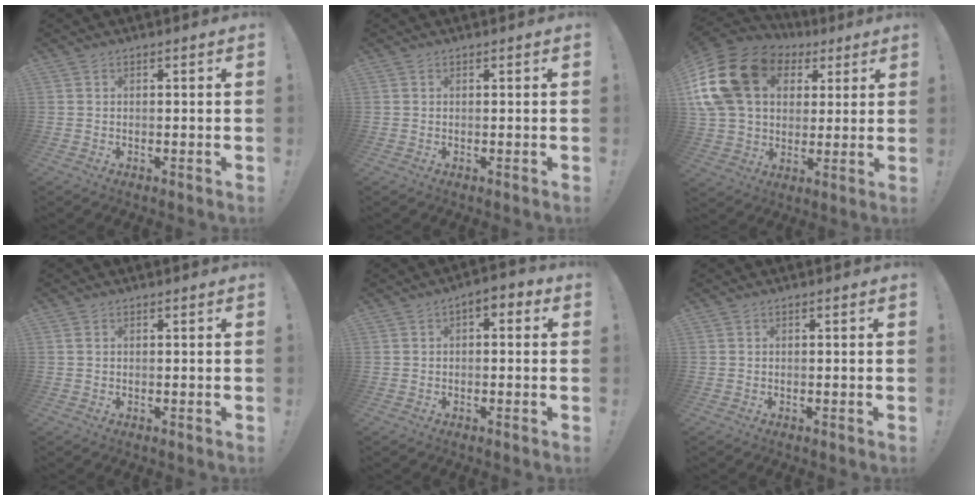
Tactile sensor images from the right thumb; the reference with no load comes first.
{"total": 0.0}
{"total": 21.3, "force": [7.1, 15.6, 12.7], "torque": [-0.243, -0.019, 0.147]}
{"total": 0.8, "force": [0.3, 0.6, 0.3], "torque": [-0.004, 0.001, 0.006]}
{"total": 3.3, "force": [-0.5, 2.1, 2.5], "torque": [-0.031, 0.008, -0.011]}
{"total": 0.0}